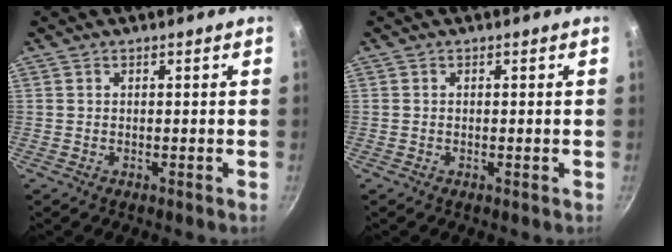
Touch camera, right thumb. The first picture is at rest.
{"total": 0.0}